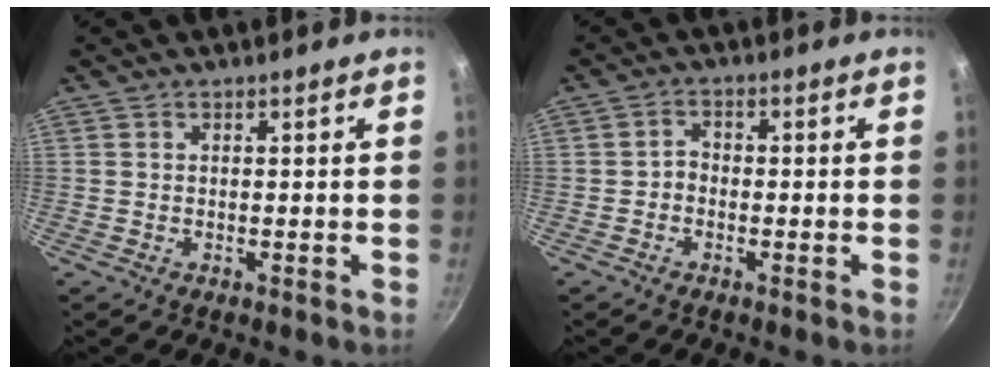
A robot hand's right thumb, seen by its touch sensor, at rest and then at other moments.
{"total": 2.1, "force": [-0.9, 1.6, 1.0], "torque": [-0.011, 0.015, -0.022]}